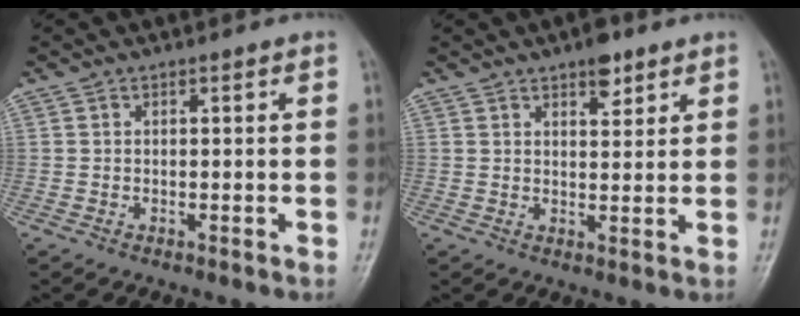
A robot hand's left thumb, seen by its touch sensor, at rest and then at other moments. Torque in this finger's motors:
{"motor_torque": [0.30, 0.26, 0.49, -0.13, 0.02]}